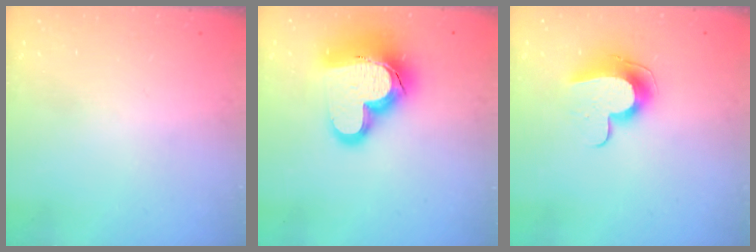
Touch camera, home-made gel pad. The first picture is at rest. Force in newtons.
{"total": 20.9, "press": 20.8, "slide": 1.9}
{"total": 10.2, "press": 10.2, "slide": 0.1}